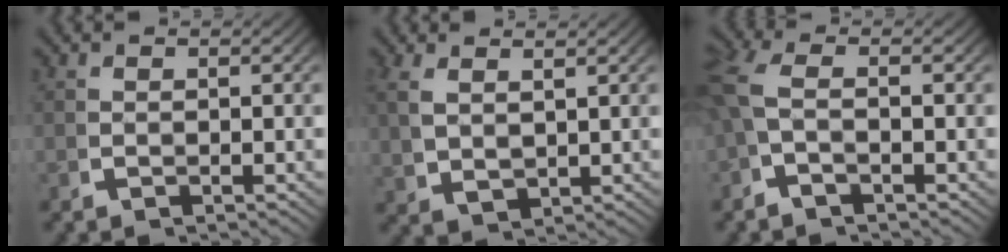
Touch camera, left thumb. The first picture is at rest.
{"total": 2.6, "force": [1.6, 1.3, 1.6], "torque": [-0.034, -0.009, 0.048]}
{"total": 2.9, "force": [-0.1, 1.7, 2.4], "torque": [-0.063, -0.002, -0.004]}